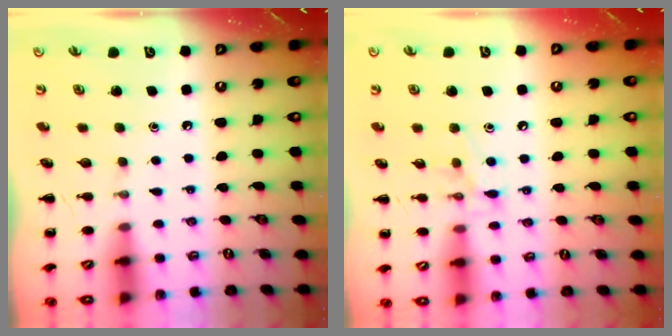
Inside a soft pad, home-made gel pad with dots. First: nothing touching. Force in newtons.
{"total": 8.3, "press": 8.1, "slide": 1.3}